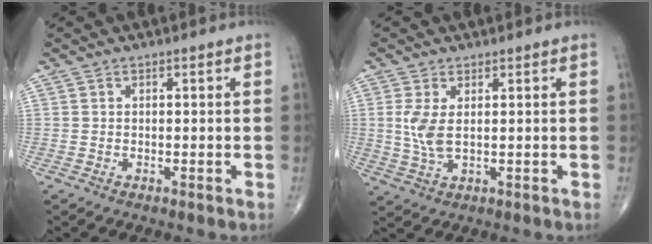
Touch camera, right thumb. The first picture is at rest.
{"total": 4.9, "force": [0.8, 1.9, 4.4], "torque": [-0.108, -0.008, 0.022]}